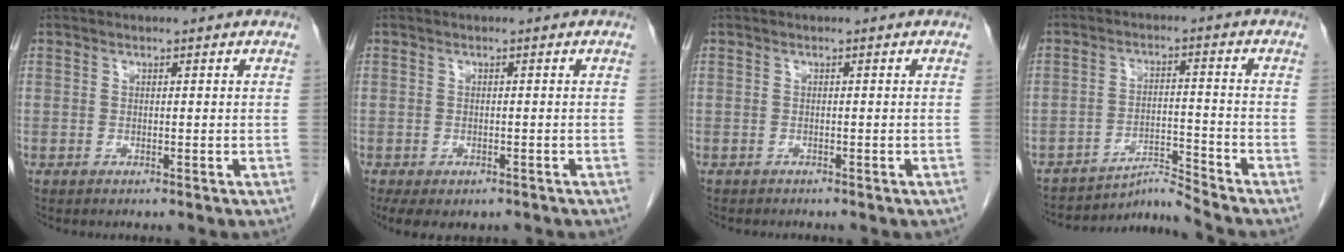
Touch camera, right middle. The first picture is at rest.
{"total": 6.2, "force": [-4.5, 3.0, 3.1], "torque": [-0.044, -0.008, -0.061]}
{"total": 2.3, "force": [-1.9, 0.8, 0.9], "torque": [-0.021, -0.004, -0.017]}
{"total": 5.8, "force": [-5.2, -2.3, -1.2], "torque": [0.008, 0.010, -0.084]}